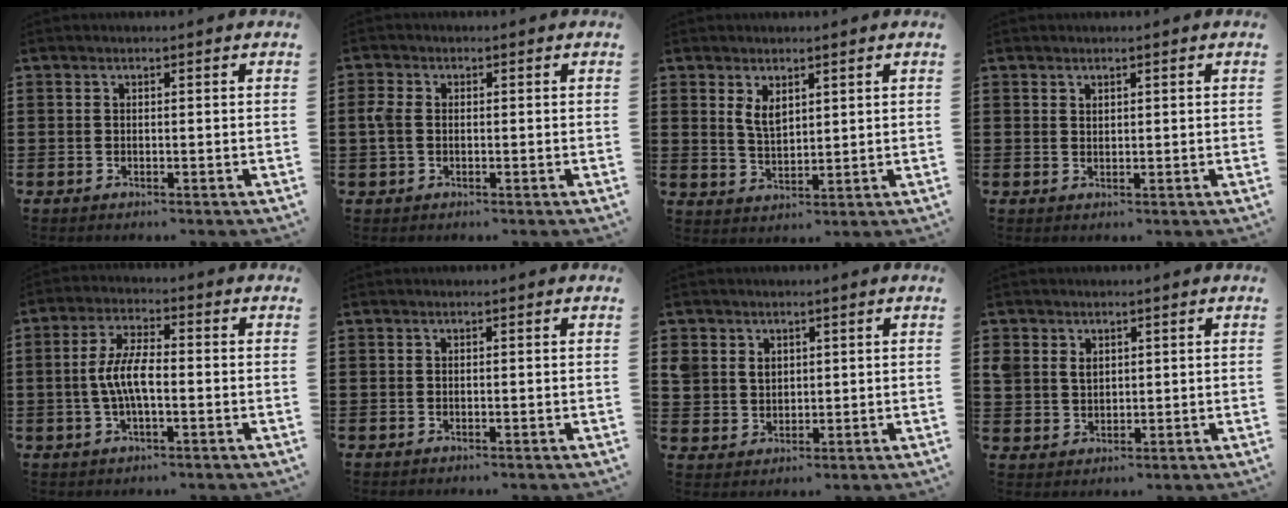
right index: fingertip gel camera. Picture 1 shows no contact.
{"total": 2.8, "force": [0.0, 1.9, 2.0], "torque": [-0.058, 0.002, -0.007]}
{"total": 3.4, "force": [1.9, 1.7, 2.1], "torque": [-0.038, 0.001, 0.034]}
{"total": 1.0, "force": [0.9, 0.4, 0.1], "torque": [-0.003, 0.002, 0.017]}
{"total": 6.4, "force": [-0.9, 2.2, 5.9], "torque": [-0.132, -0.003, -0.023]}
{"total": 0.0}
{"total": 3.8, "force": [1.9, 3.2, 0.7], "torque": [-0.028, 0.015, 0.035]}
{"total": 3.1, "force": [1.5, 2.5, 1.0], "torque": [-0.029, 0.011, 0.027]}